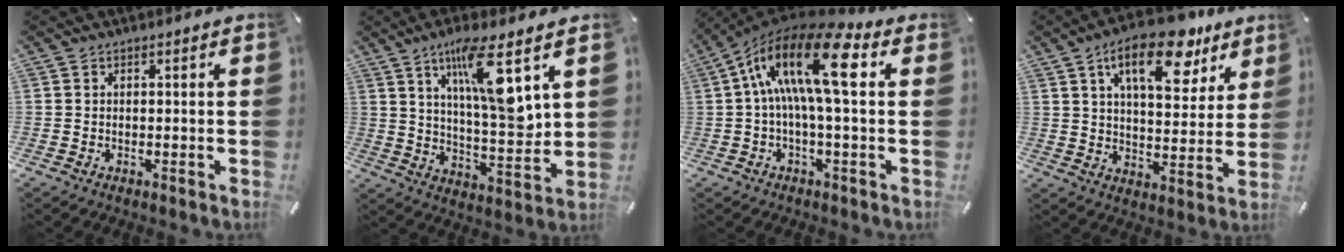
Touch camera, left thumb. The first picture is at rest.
{"total": 14.9, "force": [7.4, 3.7, 12.4], "torque": [-0.214, -0.035, 0.117]}
{"total": 18.4, "force": [3.5, 6.2, 16.9], "torque": [-0.323, -0.008, 0.051]}
{"total": 17.3, "force": [10.4, 8.2, 11.2], "torque": [-0.157, -0.052, 0.170]}